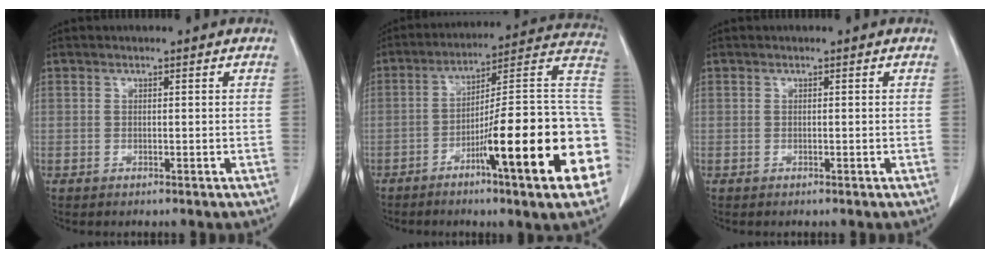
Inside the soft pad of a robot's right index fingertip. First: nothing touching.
{"total": 23.0, "force": [-7.3, 1.0, 21.7], "torque": [-0.225, 0.009, -0.111]}
{"total": 0.0}